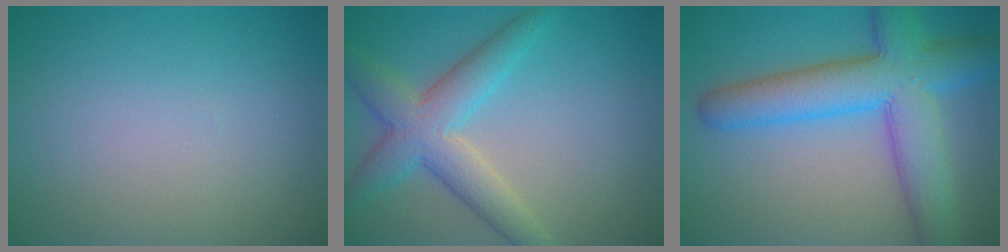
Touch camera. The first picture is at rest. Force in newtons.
{"total": 5.6, "press": 5.6, "slide": 0.1}
{"total": 9.0, "press": 9.0, "slide": 0.5}